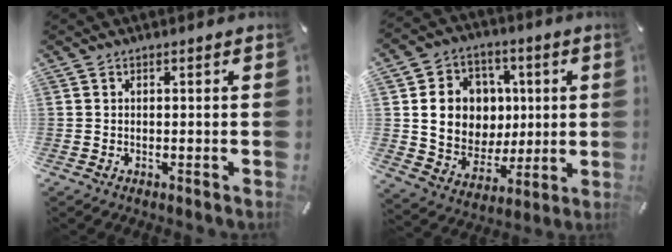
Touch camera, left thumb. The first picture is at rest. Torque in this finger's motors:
{"motor_torque": [1.51, 1.44, 0.63, -0.48, 0.39]}